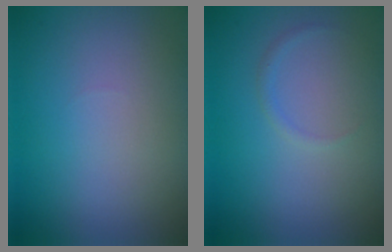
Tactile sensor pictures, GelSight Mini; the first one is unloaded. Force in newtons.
{"total": 0.6, "press": 0.6, "slide": 0.1}